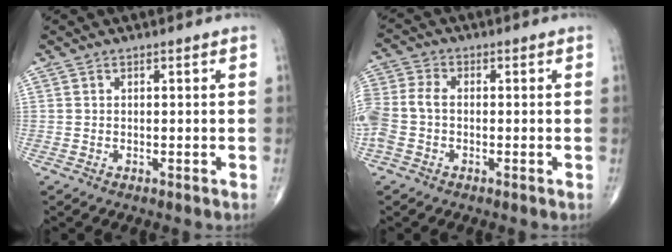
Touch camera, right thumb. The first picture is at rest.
{"total": 8.3, "force": [-1.2, 5.6, 5.9], "torque": [-0.149, 0.020, -0.030]}